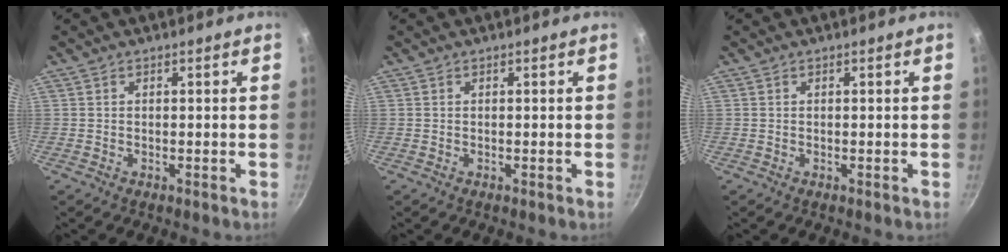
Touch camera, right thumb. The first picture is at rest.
{"total": 0.0}
{"total": 0.0}